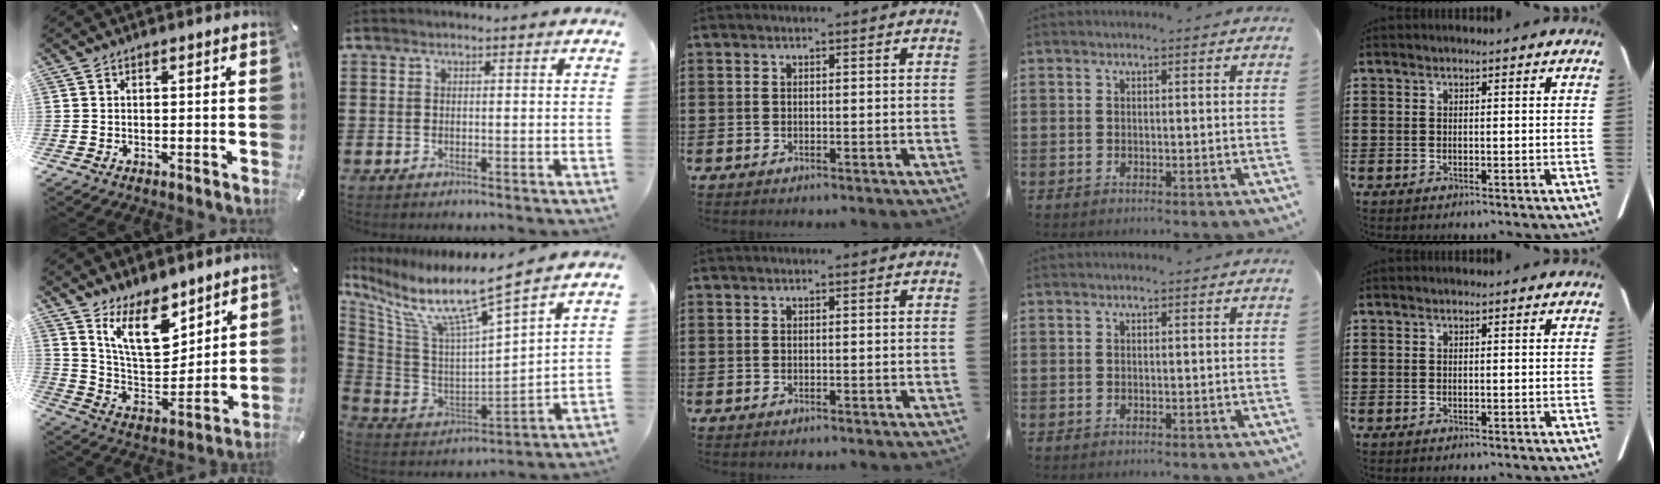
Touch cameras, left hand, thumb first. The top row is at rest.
{"thumb": {"total": 15.5, "force": [10.2, 7.8, 8.7], "torque": [-0.156, -0.054, 0.190]}, "index": {"total": 9.9, "force": [7.0, 0.5, 7.0], "torque": [-0.163, -0.057, 0.109]}}